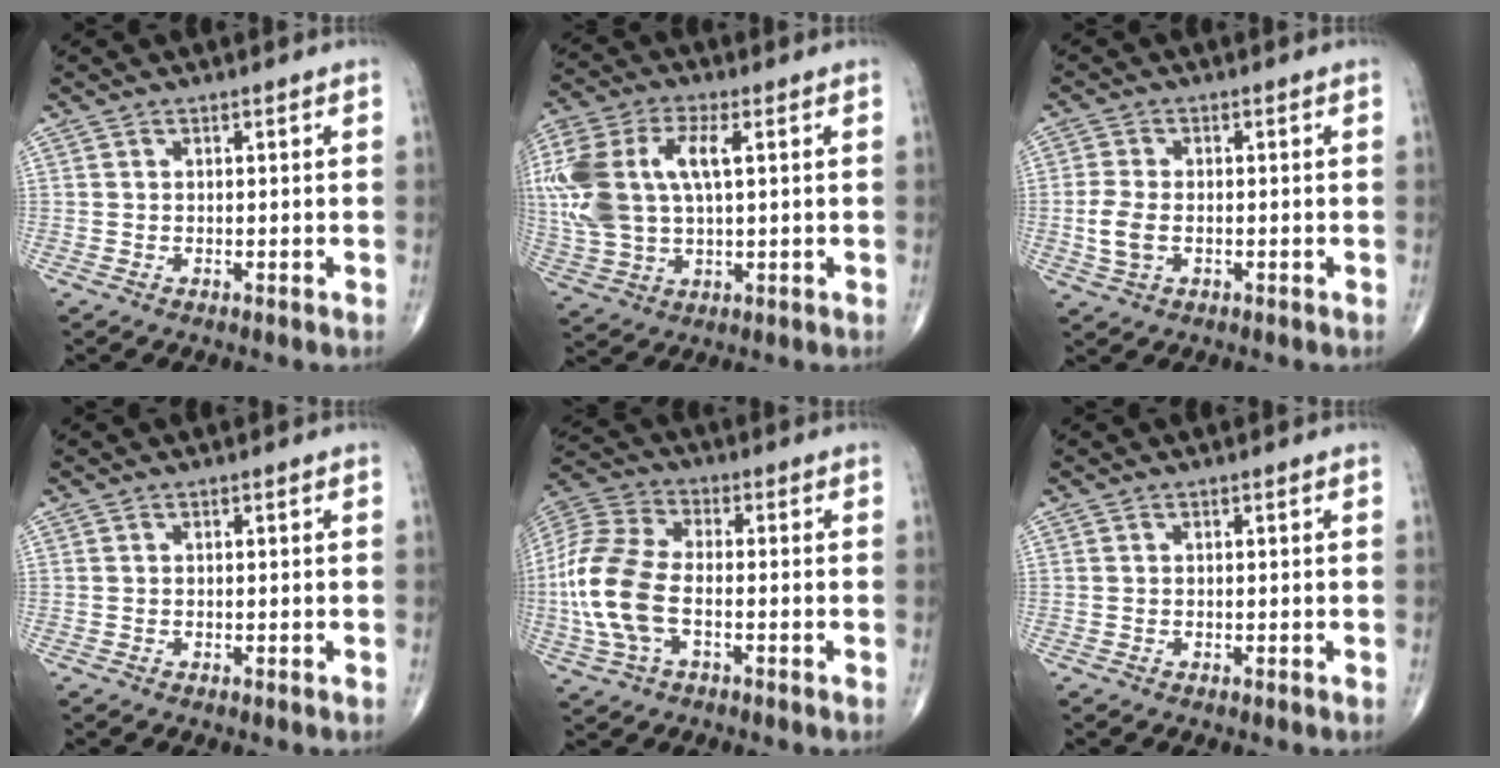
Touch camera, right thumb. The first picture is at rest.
{"total": 18.0, "force": [3.3, 9.4, 15.0], "torque": [-0.344, 0.013, 0.060]}
{"total": 4.9, "force": [-0.9, 3.0, 3.8], "torque": [-0.087, 0.003, -0.017]}
{"total": 0.0}
{"total": 14.9, "force": [-2.7, 8.2, 12.2], "torque": [-0.278, 0.021, -0.054]}
{"total": 0.0}